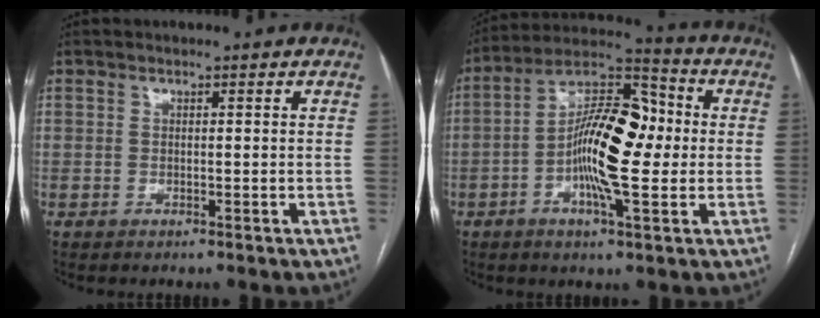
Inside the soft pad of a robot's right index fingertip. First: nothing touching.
{"total": 14.9, "force": [-1.0, 4.3, 14.2], "torque": [-0.256, 0.026, -0.021]}